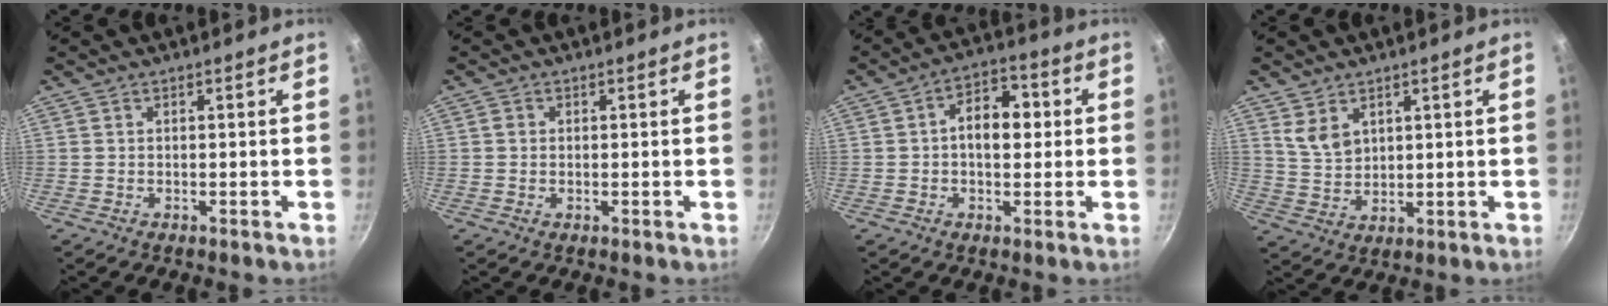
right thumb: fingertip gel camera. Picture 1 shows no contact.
{"total": 0.8, "force": [0.0, 0.7, 0.4], "torque": [-0.007, -0.001, -0.001]}
{"total": 8.4, "force": [0.6, 5.3, 6.6], "torque": [-0.077, 0.019, 0.002]}
{"total": 5.0, "force": [2.8, 3.2, 2.8], "torque": [-0.040, -0.019, 0.065]}